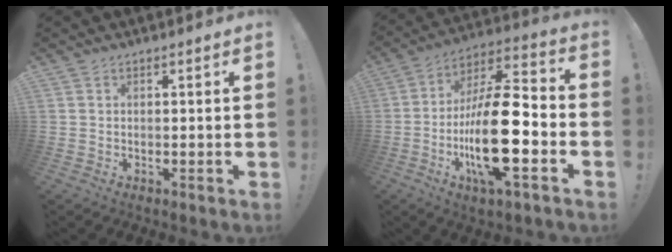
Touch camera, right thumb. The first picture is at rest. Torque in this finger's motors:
{"motor_torque": [2.42, 2.58, 1.98, -0.79, 0.29]}